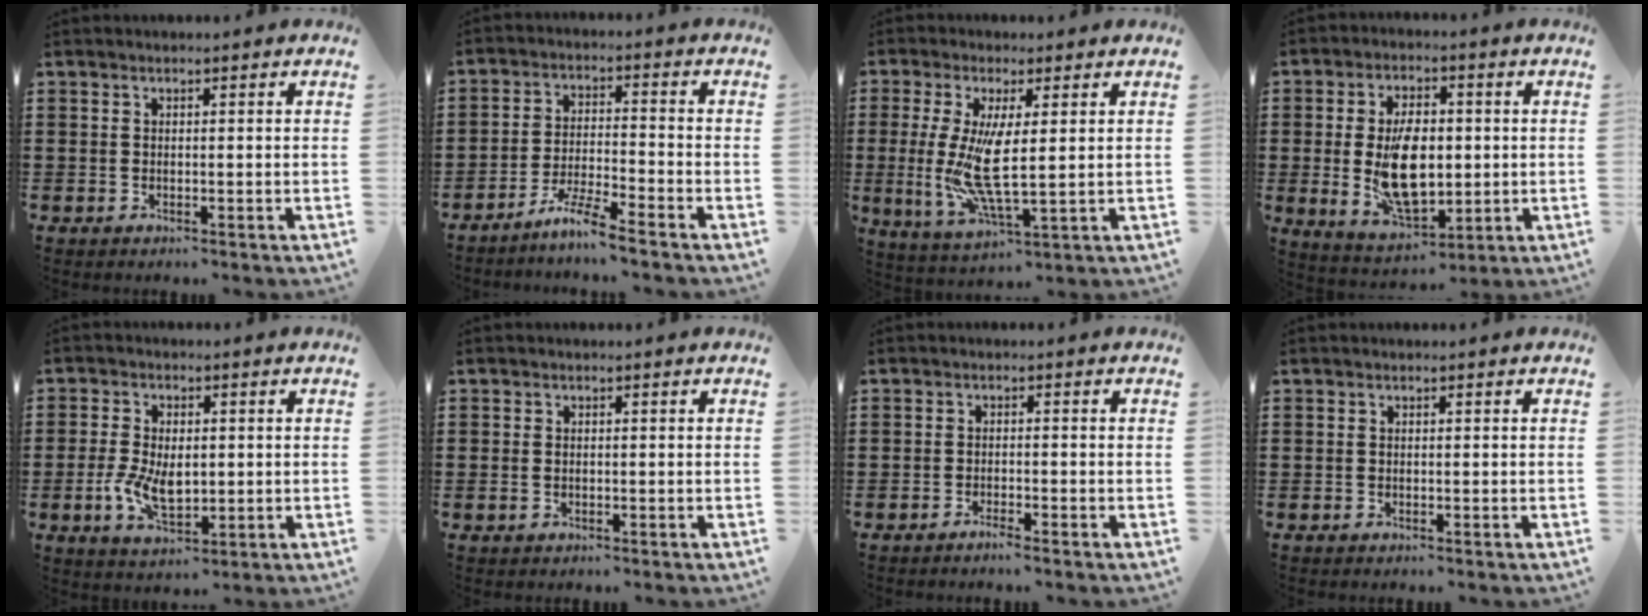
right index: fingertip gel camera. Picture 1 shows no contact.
{"total": 5.6, "force": [-4.9, -0.6, 2.6], "torque": [-0.065, -0.014, -0.099]}
{"total": 9.5, "force": [1.0, 2.3, 9.1], "torque": [-0.187, -0.025, 0.018]}
{"total": 10.6, "force": [-0.3, 5.8, 8.9], "torque": [-0.171, -0.007, -0.012]}
{"total": 6.4, "force": [-0.7, 3.6, 5.3], "torque": [-0.116, 0.000, -0.014]}
{"total": 0.6, "force": [-0.2, 0.4, 0.3], "torque": [-0.009, 0.002, -0.005]}
{"total": 1.4, "force": [-1.3, -0.2, 0.6], "torque": [-0.010, -0.001, -0.024]}
{"total": 0.0}